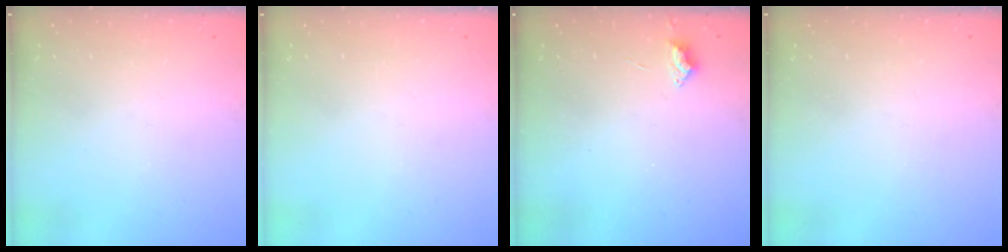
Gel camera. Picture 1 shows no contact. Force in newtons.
{"total": 0.0}
{"total": 2.7, "press": 2.6, "slide": 0.5}
{"total": 0.0}